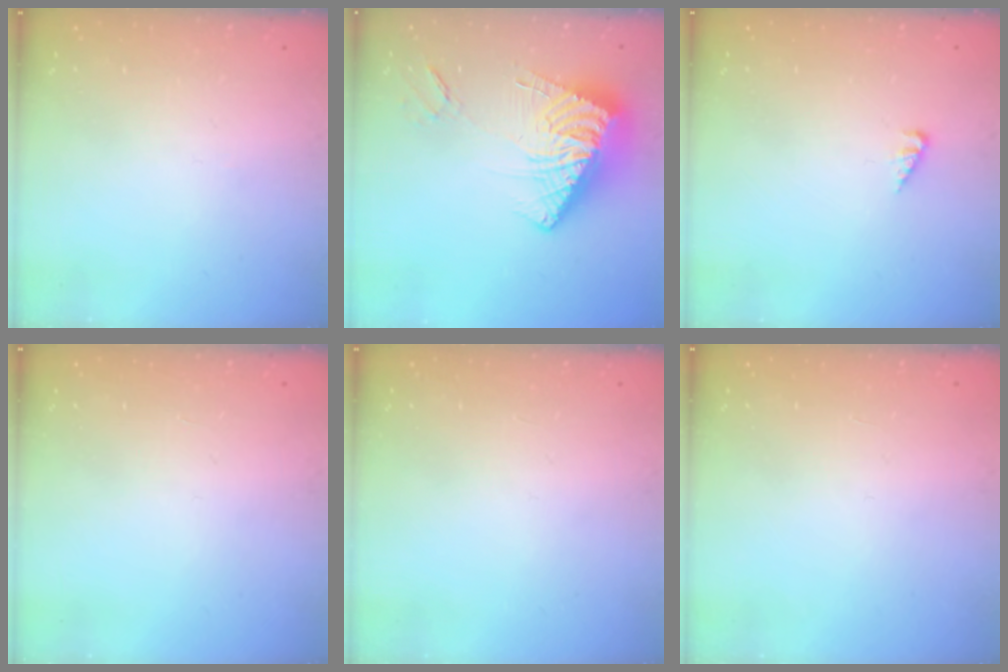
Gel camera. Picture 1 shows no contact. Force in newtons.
{"total": 16.3, "press": 16.2, "slide": 1.8}
{"total": 2.6, "press": 2.6, "slide": 0.2}
{"total": 0.0}
{"total": 0.0}
{"total": 0.0}